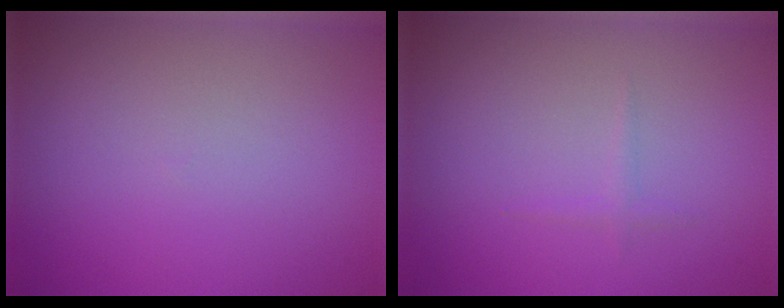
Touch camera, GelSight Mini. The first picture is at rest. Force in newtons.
{"total": 0.6, "press": 0.6, "slide": 0.1}